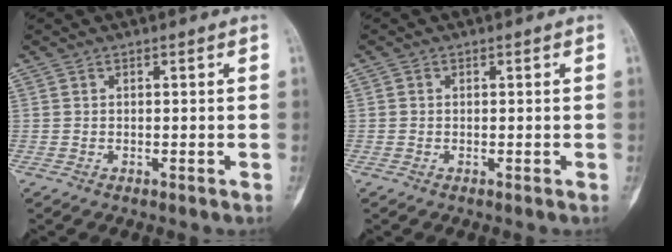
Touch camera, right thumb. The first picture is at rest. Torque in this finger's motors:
{"motor_torque": [-0.23, 0.06, 0.02, -0.03, -0.04]}